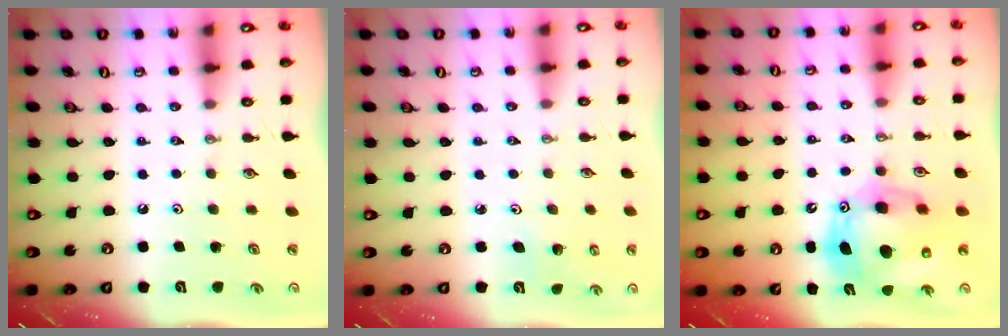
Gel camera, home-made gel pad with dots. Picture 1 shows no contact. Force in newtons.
{"total": 2.9, "press": 2.8, "slide": 0.3}
{"total": 16.5, "press": 16.3, "slide": 2.7}